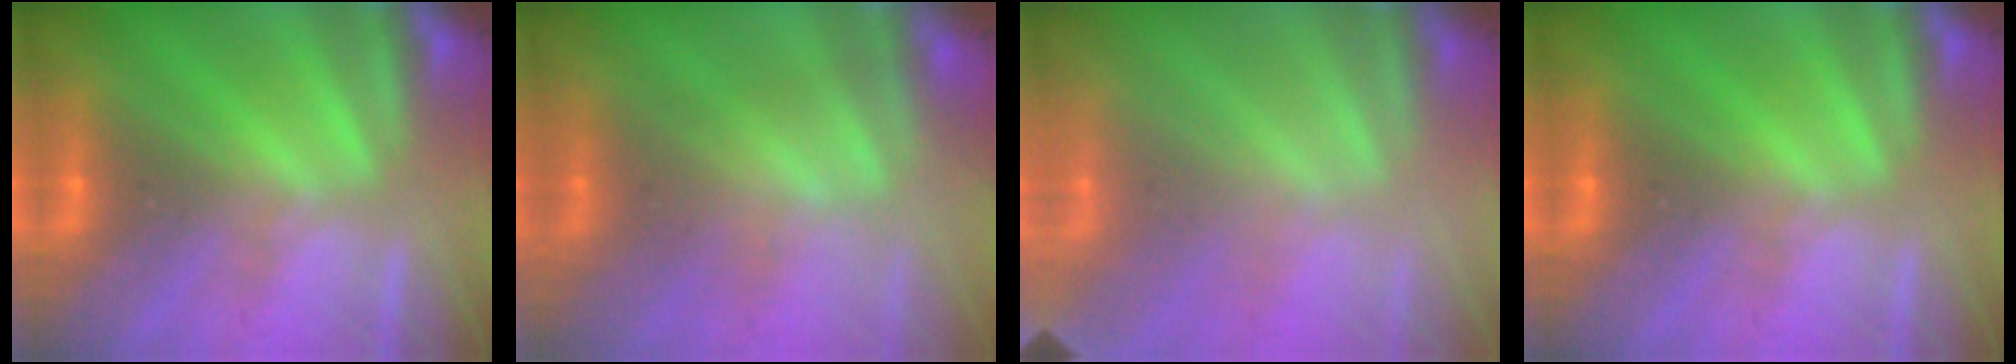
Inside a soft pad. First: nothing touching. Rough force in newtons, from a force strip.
{"total": 3.3}
{"total": 1.8}
{"total": 0.0}